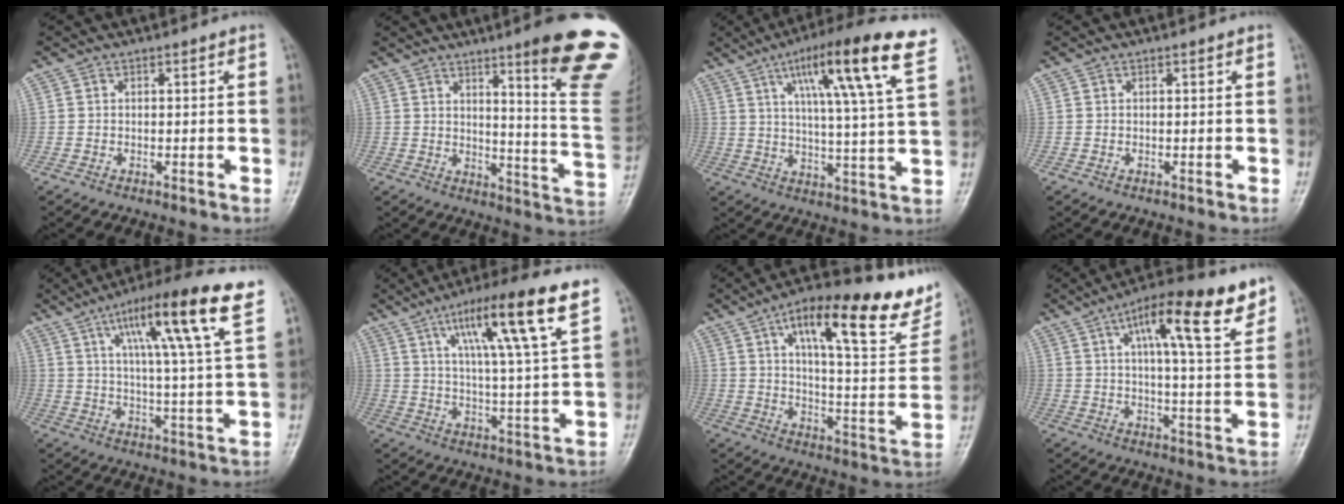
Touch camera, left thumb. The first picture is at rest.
{"total": 19.8, "force": [11.8, 1.4, 15.8], "torque": [-0.175, -0.077, 0.154]}
{"total": 18.2, "force": [9.1, 1.3, 15.7], "torque": [-0.237, -0.023, 0.133]}
{"total": 0.0}
{"total": 18.0, "force": [9.0, 1.2, 15.5], "torque": [-0.239, -0.023, 0.134]}
{"total": 16.1, "force": [8.3, 1.3, 13.8], "torque": [-0.226, -0.026, 0.134]}
{"total": 25.3, "force": [14.4, 7.8, 19.3], "torque": [-0.234, -0.032, 0.210]}
{"total": 16.7, "force": [8.9, 4.1, 13.6], "torque": [-0.188, -0.023, 0.131]}